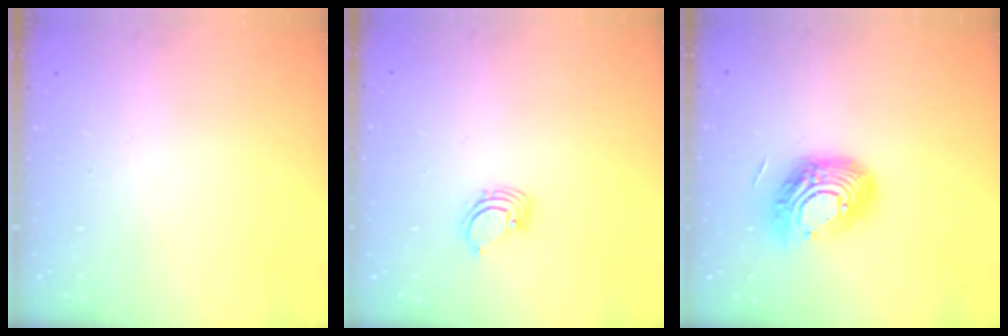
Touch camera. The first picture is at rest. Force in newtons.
{"total": 1.4, "press": 1.4, "slide": 0.1}
{"total": 14.8, "press": 14.7, "slide": 1.0}